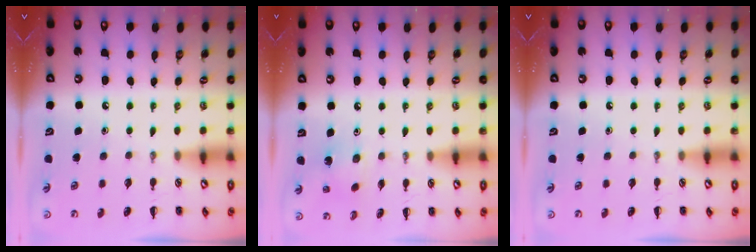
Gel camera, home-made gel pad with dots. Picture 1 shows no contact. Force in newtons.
{"total": 1.8, "press": 1.7, "slide": 0.5}
{"total": 0.0}